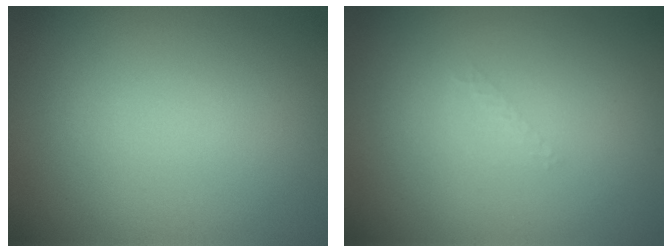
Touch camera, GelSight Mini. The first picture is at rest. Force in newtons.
{"total": 0.6, "press": 0.6, "slide": 0.1}